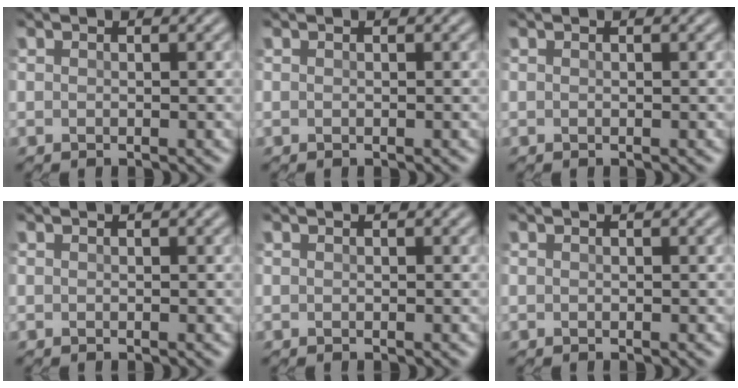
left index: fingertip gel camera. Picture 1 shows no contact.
{"total": 0.0}
{"total": 0.0}
{"total": 0.0}
{"total": 0.0}
{"total": 0.0}